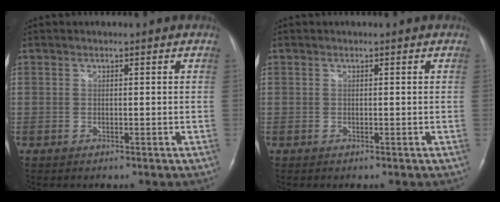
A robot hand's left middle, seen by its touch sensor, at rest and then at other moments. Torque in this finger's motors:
{"motor_torque": [-0.06, -0.02, 0.06, 0.00]}